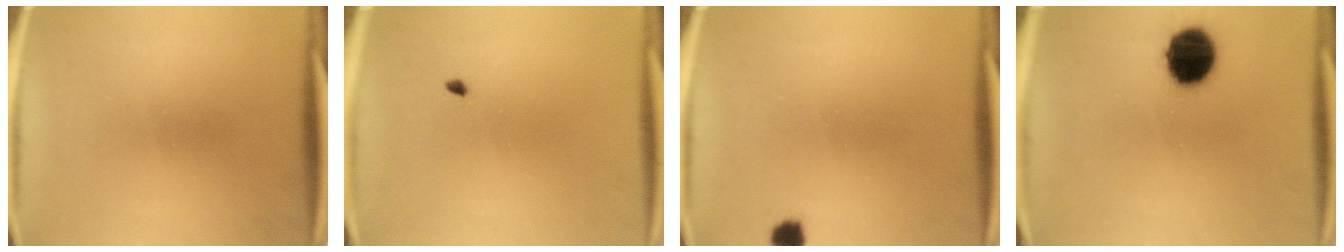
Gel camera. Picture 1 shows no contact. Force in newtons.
{"total": 0.6}
{"total": 2.2}
{"total": 13.3}